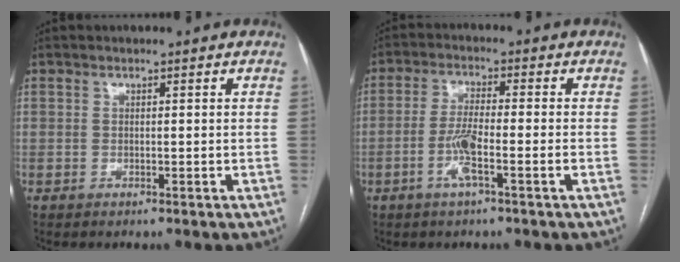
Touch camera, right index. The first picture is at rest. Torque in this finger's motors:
{"motor_torque": [0.28, 0.16, 0.07, 0.09]}